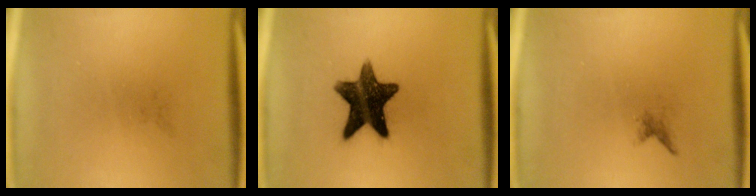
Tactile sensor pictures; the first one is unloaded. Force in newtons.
{"total": 13.8}
{"total": 0.7}